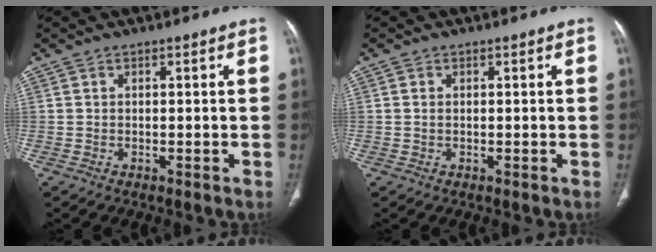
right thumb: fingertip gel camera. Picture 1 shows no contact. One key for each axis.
{"total": 0.7, "fx": 0.1, "fy": 0.5, "fz": 0.5, "tx": -0.015, "ty": 0.003, "tz": 0.003}